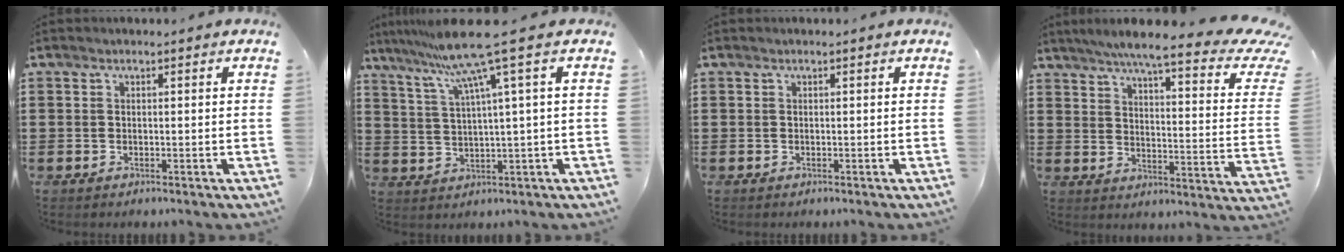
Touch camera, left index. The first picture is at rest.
{"total": 9.7, "force": [5.4, -0.8, 8.0], "torque": [-0.186, -0.025, 0.083]}
{"total": 0.0}
{"total": 8.2, "force": [6.2, 0.2, 5.4], "torque": [-0.104, -0.046, 0.096]}